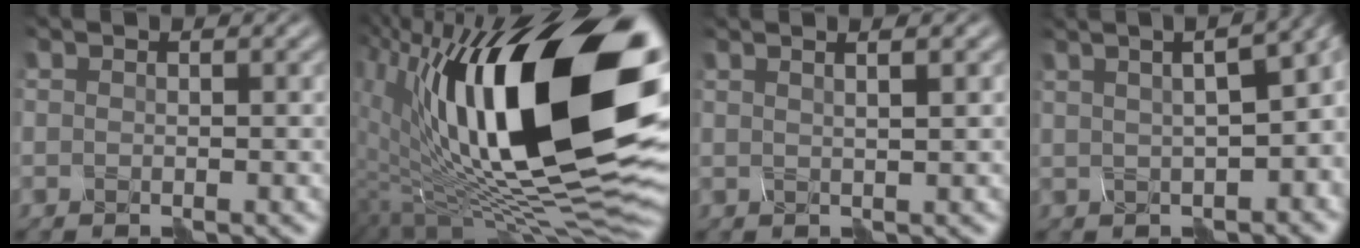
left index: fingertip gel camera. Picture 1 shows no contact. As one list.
[{"total": 19.8, "force": [5.4, 7.6, 17.5], "torque": [-0.279, 0.019, 0.087]}, {"total": 4.2, "force": [2.2, 1.9, 3.1], "torque": [-0.016, 0.032, -0.003]}, {"total": 13.0, "force": [3.8, 6.0, 10.9], "torque": [-0.118, 0.053, 0.051]}]